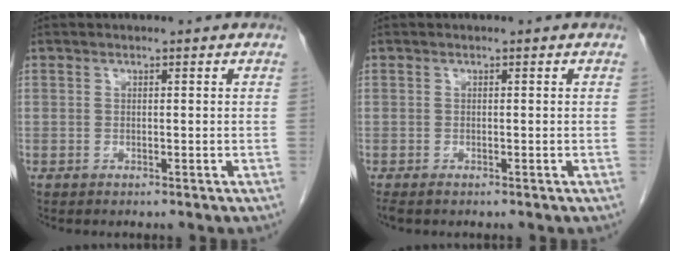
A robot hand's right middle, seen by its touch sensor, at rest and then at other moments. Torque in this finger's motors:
{"motor_torque": [0.42, 0.01, 0.05, 0.00]}